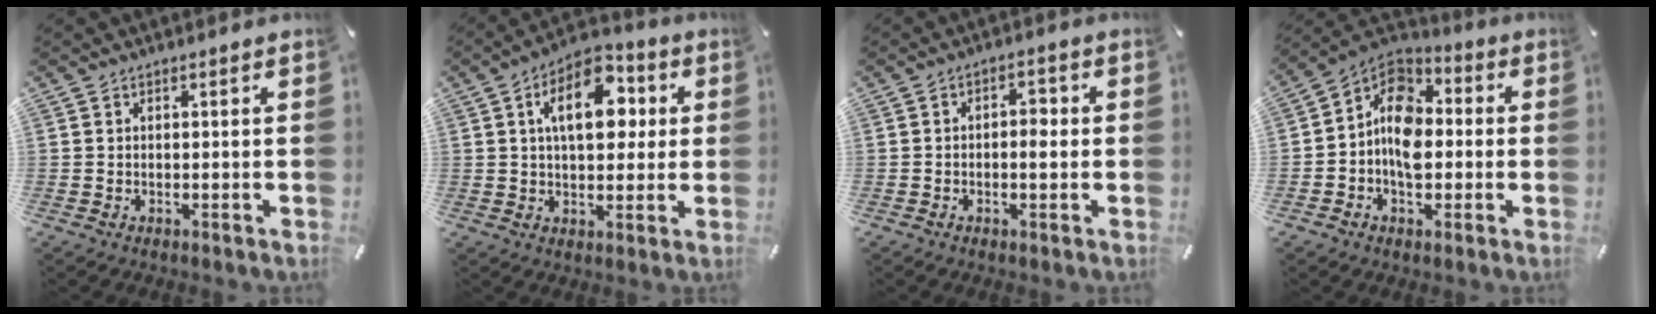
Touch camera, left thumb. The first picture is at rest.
{"total": 13.8, "force": [3.7, 8.4, 10.3], "torque": [-0.148, 0.003, 0.061]}
{"total": 3.7, "force": [-0.6, 2.1, 2.9], "torque": [-0.047, 0.006, -0.015]}
{"total": 11.6, "force": [-1.8, 9.1, 7.0], "torque": [-0.137, 0.017, -0.035]}